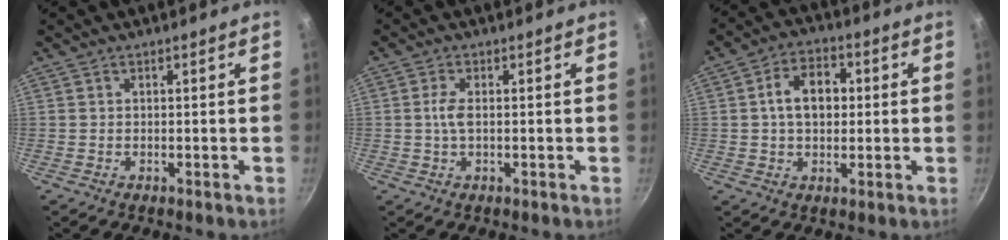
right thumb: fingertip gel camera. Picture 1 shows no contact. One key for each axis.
{"total": 2.8, "fx": 0.0, "fy": 1.1, "fz": 2.6, "tx": -0.062, "ty": 0.003, "tz": -0.002}
{"total": 8.9, "fx": 0.9, "fy": 6.1, "fz": 6.4, "tx": -0.082, "ty": 0.017, "tz": 0.006}